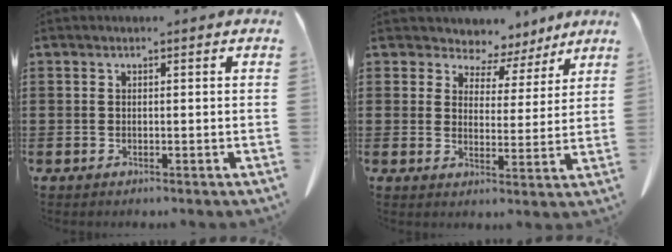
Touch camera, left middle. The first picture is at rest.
{"total": 4.7, "force": [4.3, 1.9, -0.2], "torque": [-0.025, -0.028, 0.074]}